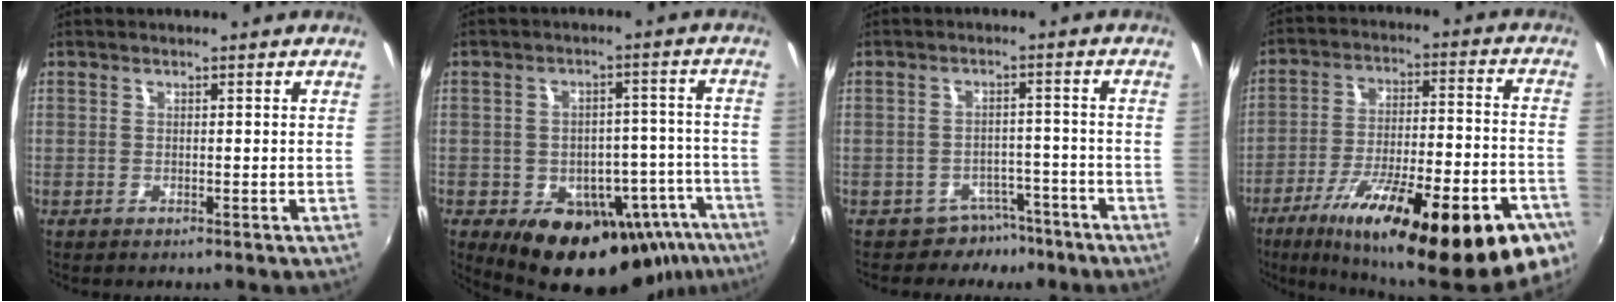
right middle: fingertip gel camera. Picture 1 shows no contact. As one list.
[{"total": 19.6, "force": [-12.1, 12.4, 9.3], "torque": [-0.132, 0.022, -0.130]}, {"total": 5.4, "force": [-4.1, 3.6, 0.1], "torque": [0.001, 0.029, -0.053]}, {"total": 31.1, "force": [-18.9, 7.6, 23.4], "torque": [-0.356, -0.043, -0.271]}]